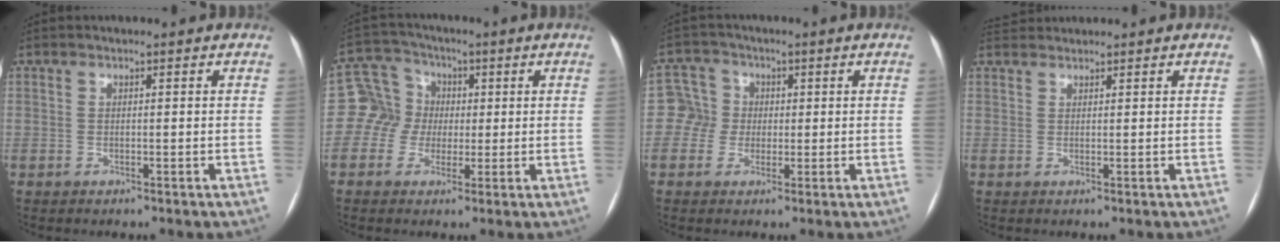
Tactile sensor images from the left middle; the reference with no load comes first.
{"total": 6.5, "force": [0.0, 6.3, 1.3], "torque": [-0.032, 0.030, -0.002]}
{"total": 4.6, "force": [0.0, 4.6, 0.5], "torque": [-0.010, 0.021, 0.000]}
{"total": 2.2, "force": [2.1, 0.2, -0.2], "torque": [-0.006, 0.022, 0.045]}